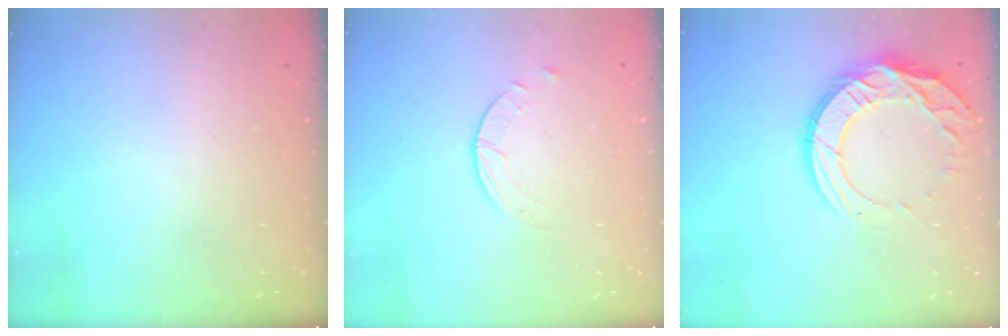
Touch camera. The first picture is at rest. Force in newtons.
{"total": 0.9, "press": 0.9, "slide": 0.1}
{"total": 15.5, "press": 15.5, "slide": 1.1}